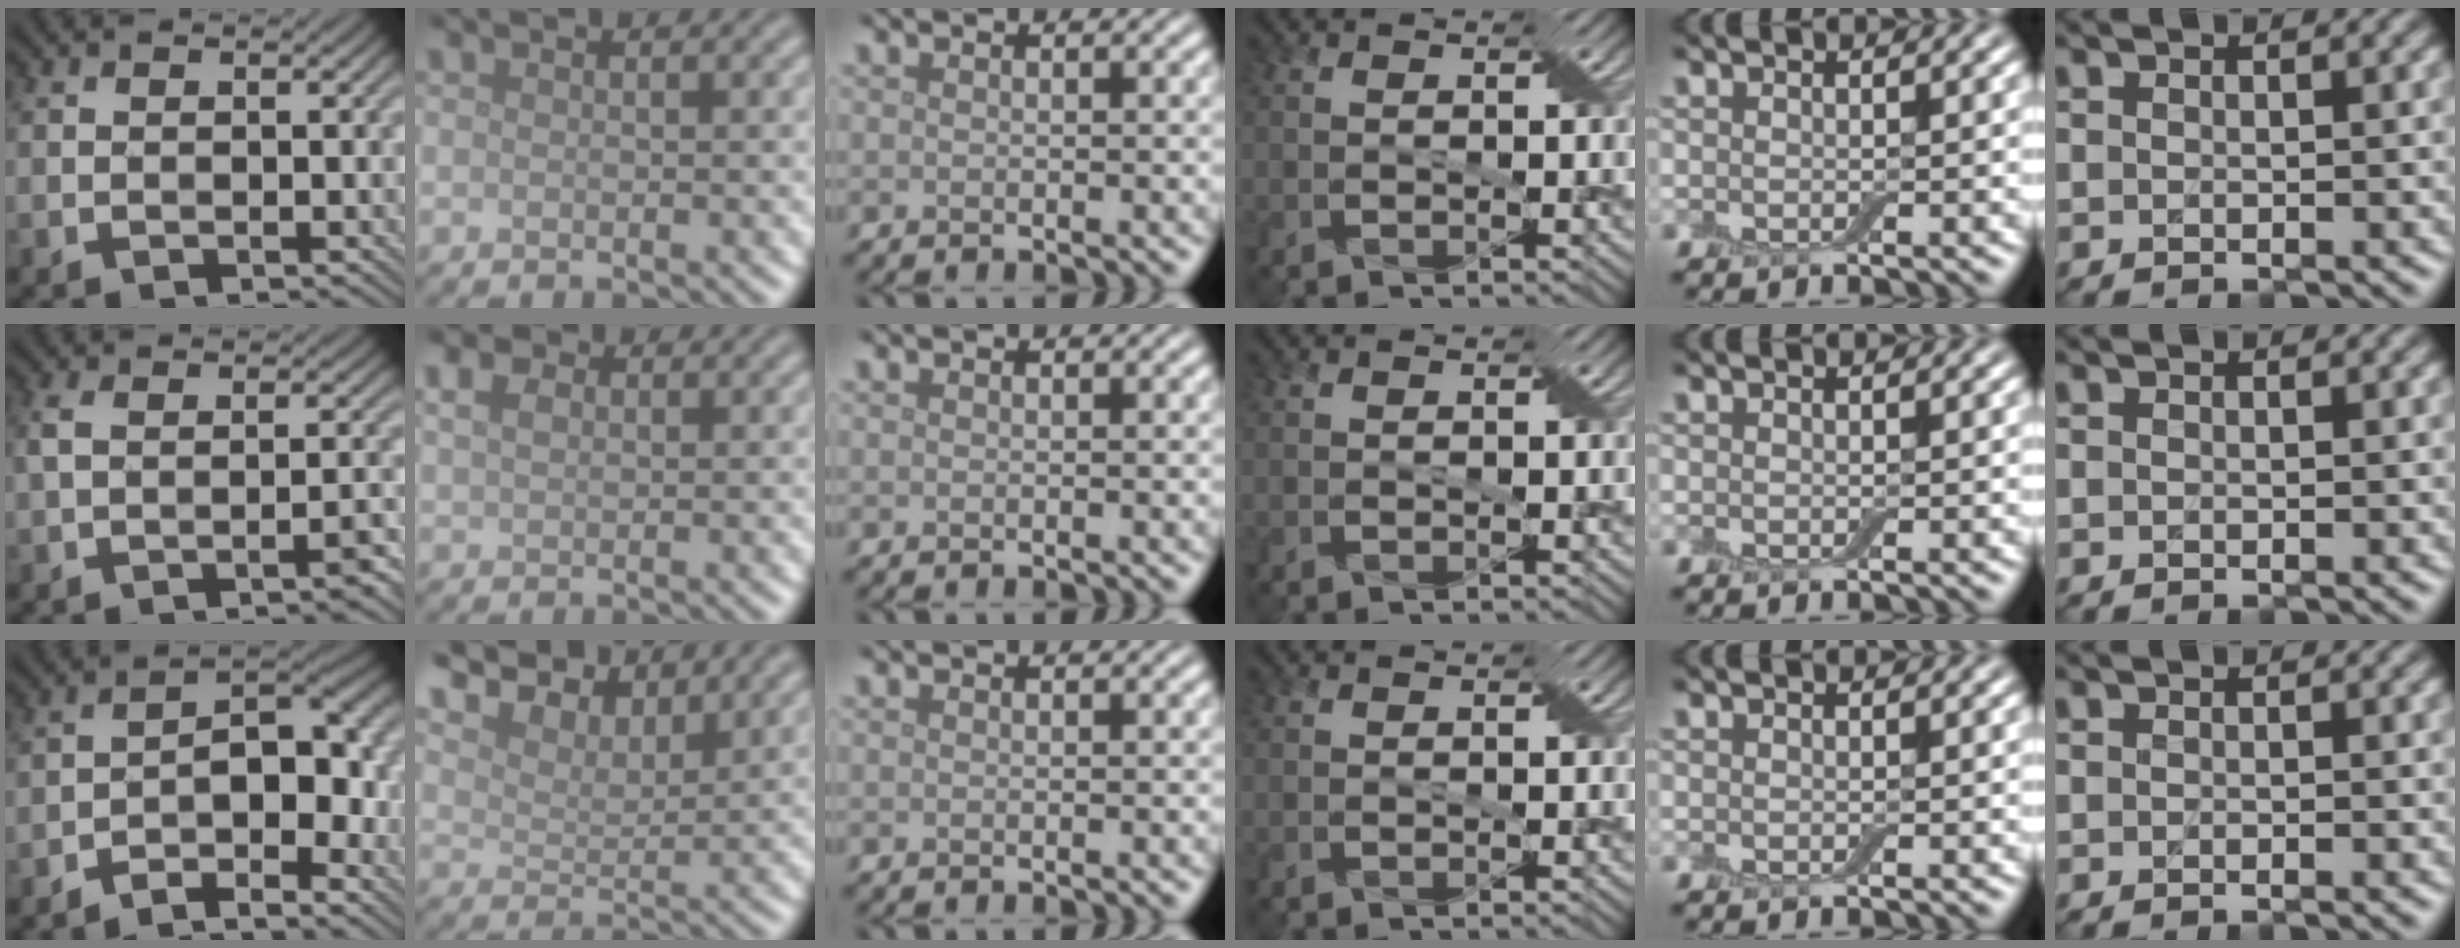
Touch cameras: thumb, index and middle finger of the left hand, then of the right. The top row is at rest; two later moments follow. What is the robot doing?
{"motion": "insert", "object": "backpack"}